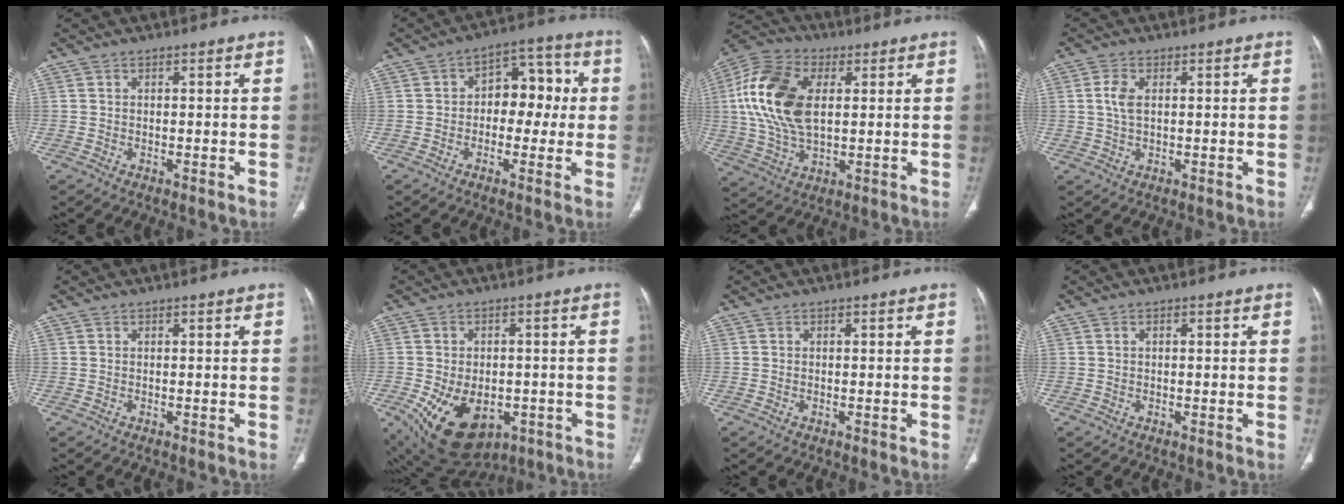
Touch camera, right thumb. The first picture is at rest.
{"total": 9.8, "force": [0.1, 6.7, 7.2], "torque": [-0.056, 0.034, -0.008]}
{"total": 17.9, "force": [3.2, 10.3, 14.3], "torque": [-0.295, 0.005, 0.055]}
{"total": 3.6, "force": [0.7, 1.9, 2.9], "torque": [-0.073, 0.005, 0.016]}
{"total": 0.0}
{"total": 15.9, "force": [-5.7, 10.5, 10.5], "torque": [-0.178, 0.000, -0.065]}
{"total": 0.0}
{"total": 0.0}